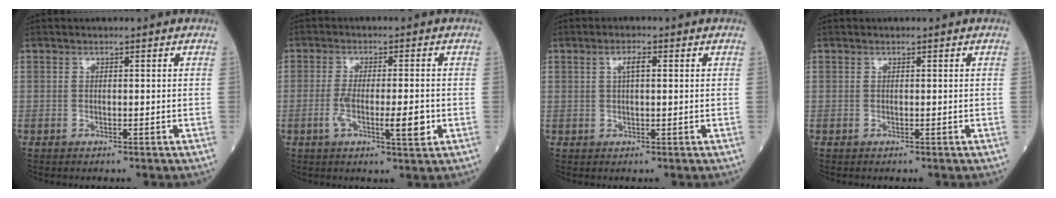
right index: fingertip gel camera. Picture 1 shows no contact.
{"total": 6.7, "force": [-1.7, 1.1, 6.4], "torque": [-0.110, -0.007, -0.028]}
{"total": 2.4, "force": [0.8, 0.5, 2.2], "torque": [-0.046, 0.003, 0.015]}
{"total": 0.0}